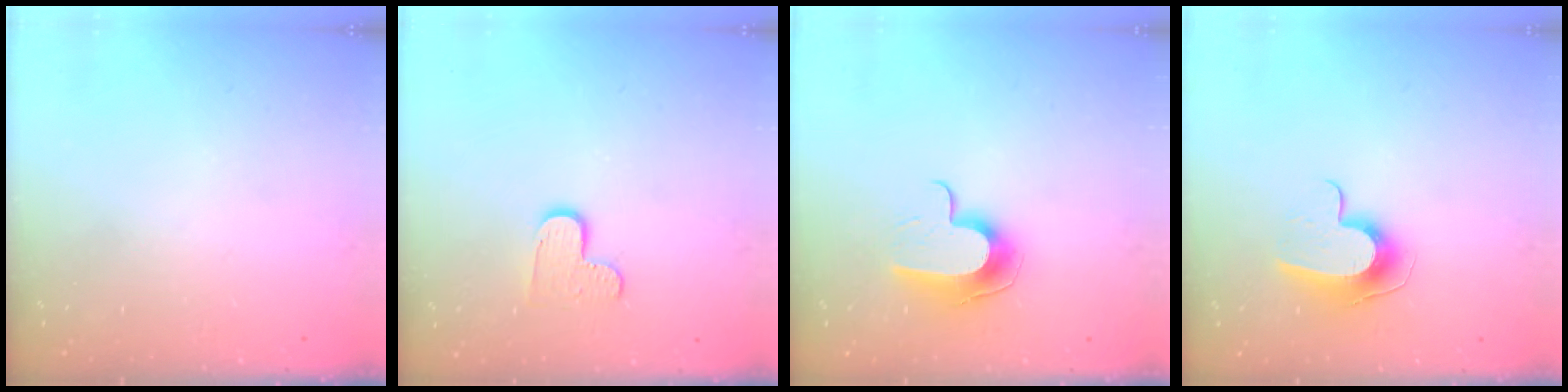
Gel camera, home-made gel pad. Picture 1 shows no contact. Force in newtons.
{"total": 8.0, "press": 7.9, "slide": 0.6}
{"total": 10.2, "press": 10.2, "slide": 0.2}
{"total": 10.0, "press": 9.9, "slide": 0.9}